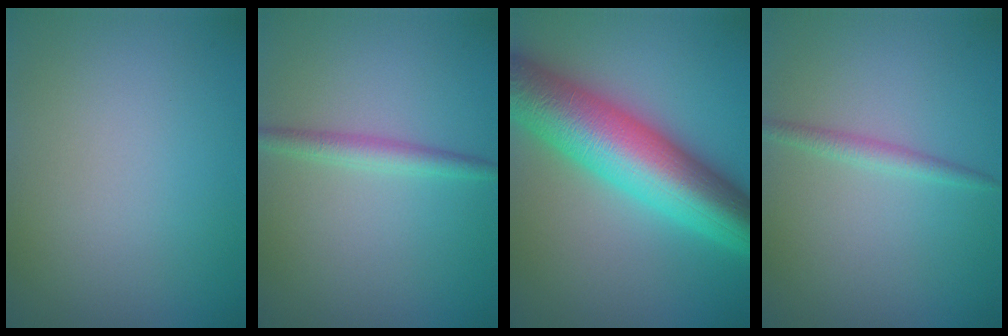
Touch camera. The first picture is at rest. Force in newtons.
{"total": 2.0, "press": 2.0, "slide": 0.0}
{"total": 12.1, "press": 12.1, "slide": 0.2}
{"total": 1.4, "press": 1.4, "slide": 0.1}